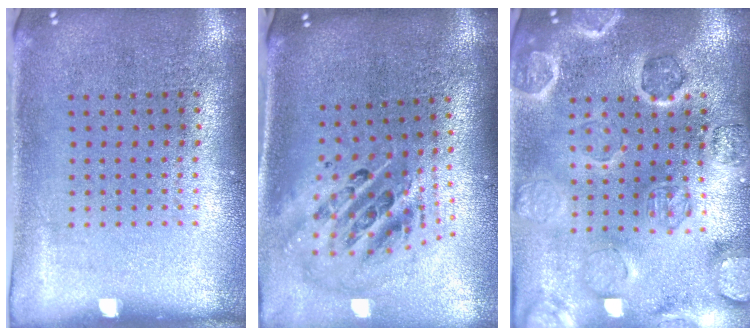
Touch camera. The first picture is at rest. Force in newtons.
{"total": 2.6, "press": 1.8, "slide": 1.9}
{"total": 2.5, "press": 2.5, "slide": 0.4}